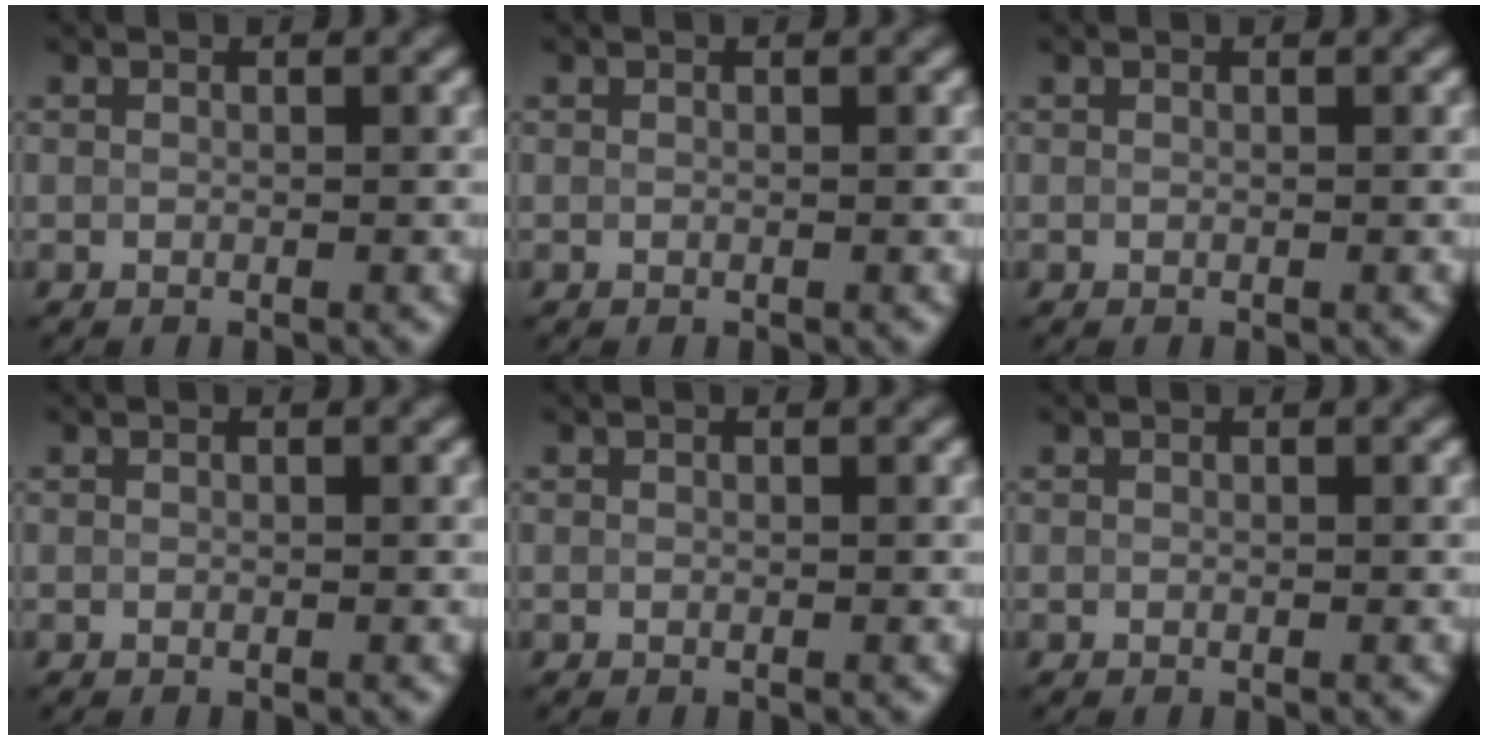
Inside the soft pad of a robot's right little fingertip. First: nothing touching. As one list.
[{"total": 0.0}, {"total": 0.0}, {"total": 0.0}, {"total": 0.0}, {"total": 0.0}]